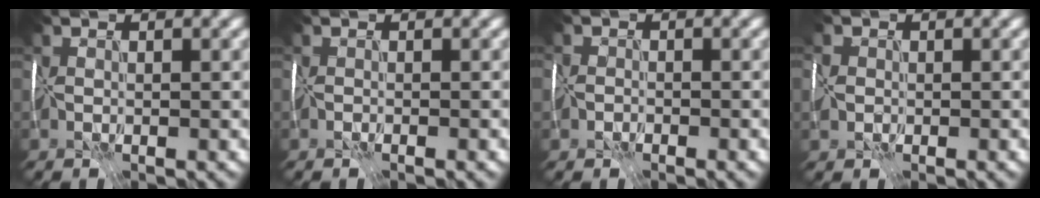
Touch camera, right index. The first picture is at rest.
{"total": 0.8, "force": [-0.8, -0.3, 0.1], "torque": [0.004, -0.010, -0.015]}
{"total": 2.2, "force": [-1.5, 1.5, 0.3], "torque": [0.016, 0.004, -0.045]}
{"total": 2.2, "force": [-0.7, 2.0, 0.8], "torque": [-0.026, 0.005, -0.012]}